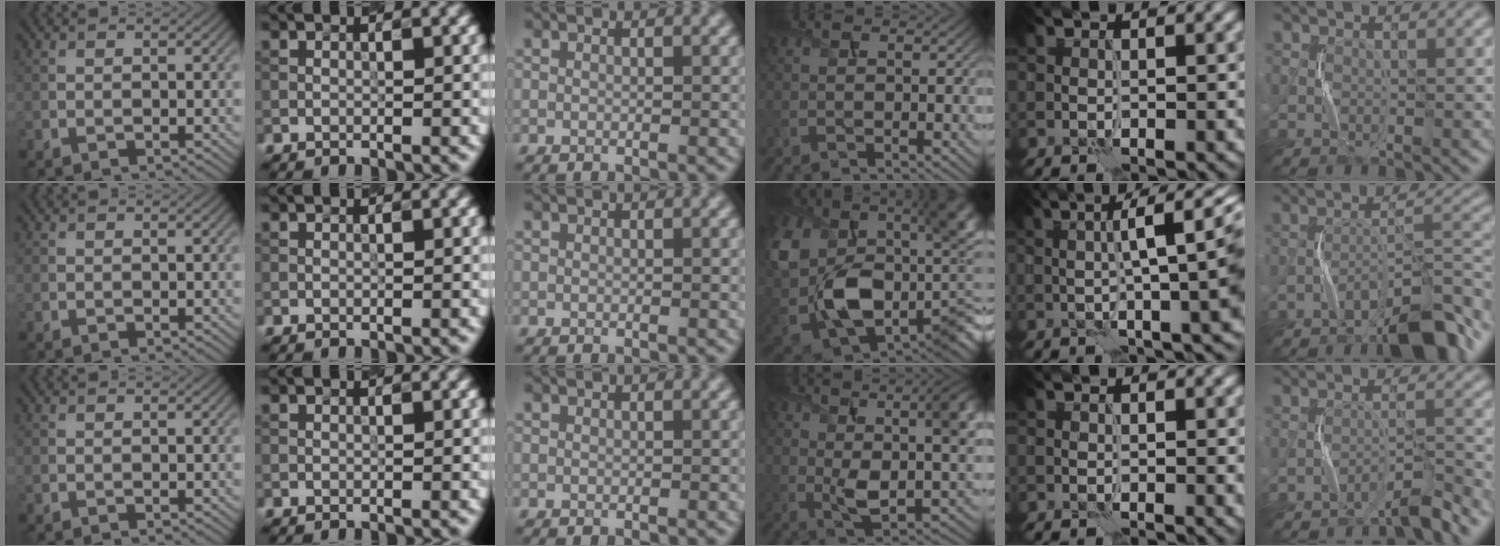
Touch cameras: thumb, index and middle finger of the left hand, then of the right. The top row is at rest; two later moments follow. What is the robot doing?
{"motion": "squeeze", "object": "stress ball aka squeeze ball"}